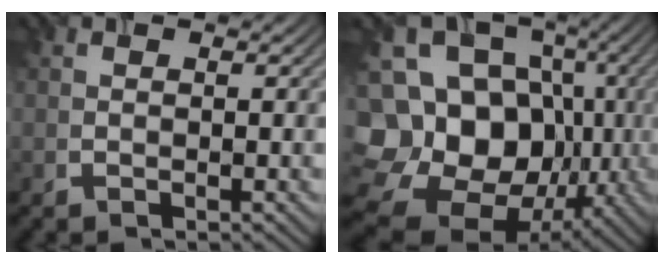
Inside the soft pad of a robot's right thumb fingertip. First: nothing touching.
{"total": 19.3, "force": [-2.9, 15.8, 10.6], "torque": [-0.249, -0.029, -0.023]}